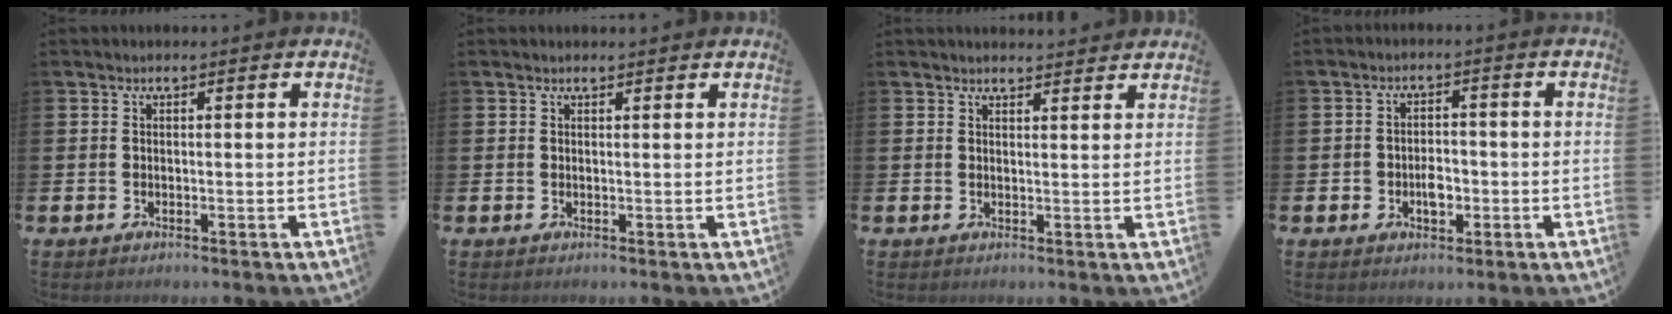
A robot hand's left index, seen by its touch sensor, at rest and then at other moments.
{"total": 0.6, "force": [0.6, 0.2, 0.1], "torque": [0.006, -0.002, 0.008]}
{"total": 2.1, "force": [2.1, 0.4, 0.0], "torque": [0.005, -0.013, 0.037]}
{"total": 3.0, "force": [-1.0, 2.2, 1.8], "torque": [-0.028, 0.002, -0.024]}